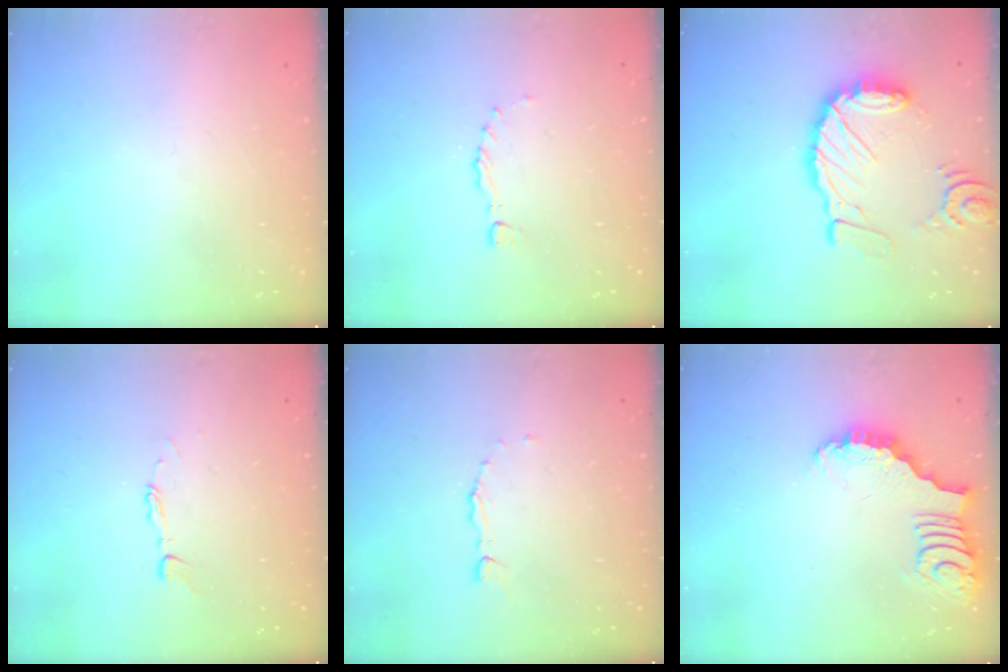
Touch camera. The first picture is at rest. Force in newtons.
{"total": 0.0}
{"total": 15.8, "press": 15.6, "slide": 1.9}
{"total": 2.9, "press": 2.9, "slide": 0.2}
{"total": 2.0, "press": 2.0, "slide": 0.3}
{"total": 3.6, "press": 3.5, "slide": 0.5}